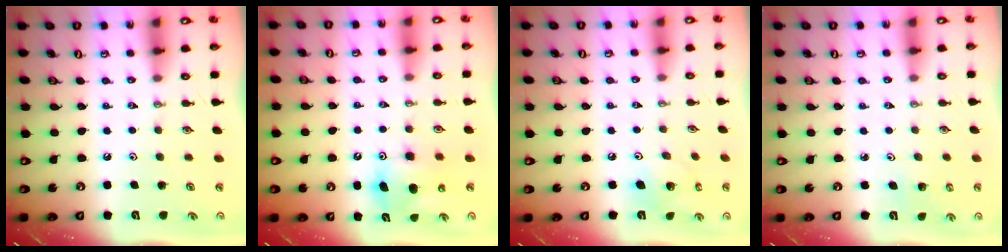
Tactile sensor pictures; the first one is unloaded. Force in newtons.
{"total": 8.4, "press": 8.4, "slide": 0.3}
{"total": 8.8, "press": 8.8, "slide": 0.5}
{"total": 1.4, "press": 1.4, "slide": 0.1}